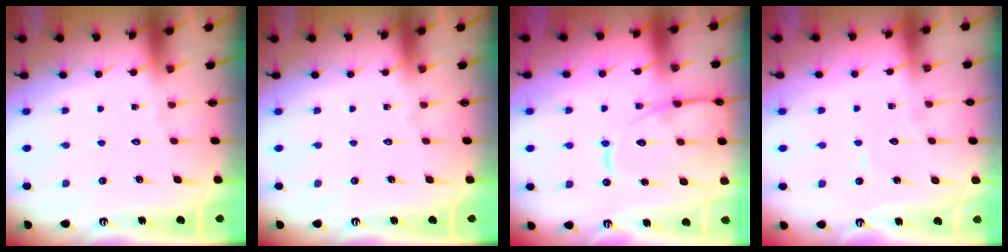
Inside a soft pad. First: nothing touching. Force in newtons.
{"total": 0.0}
{"total": 14.4, "press": 14.4, "slide": 1.4}
{"total": 3.8, "press": 3.8, "slide": 0.3}